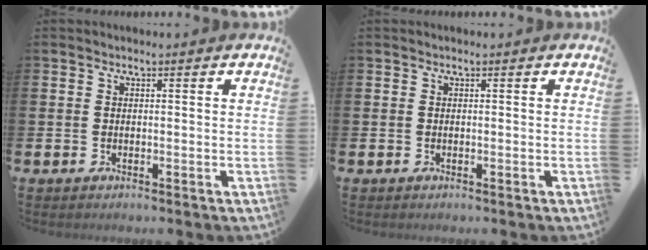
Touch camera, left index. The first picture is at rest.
{"total": 0.0}